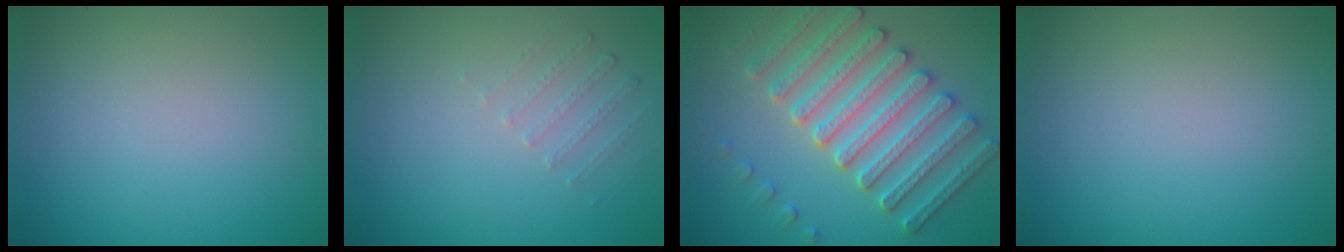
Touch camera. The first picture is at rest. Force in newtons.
{"total": 1.1, "press": 0.7, "slide": 0.8}
{"total": 6.4, "press": 5.9, "slide": 2.4}
{"total": 0.0}